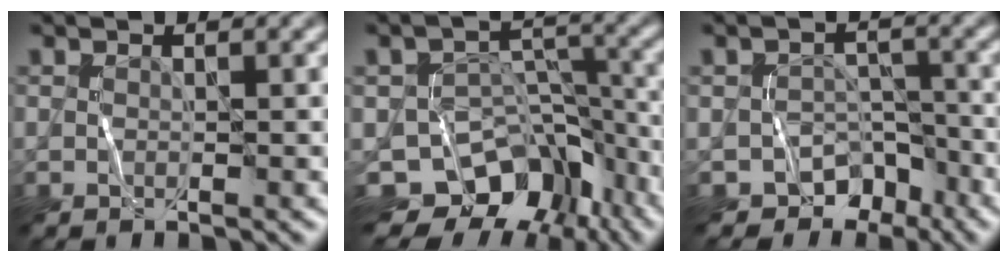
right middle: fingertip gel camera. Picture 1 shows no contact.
{"total": 10.8, "force": [-7.9, 6.4, 3.5], "torque": [-0.032, 0.003, -0.111]}
{"total": 5.2, "force": [-4.1, 3.1, 0.7], "torque": [0.016, -0.003, -0.056]}